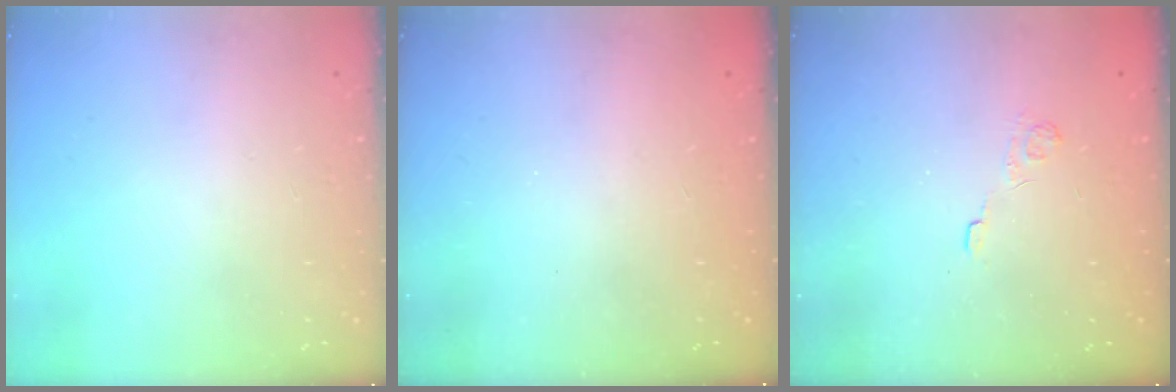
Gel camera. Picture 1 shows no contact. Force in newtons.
{"total": 2.4, "press": 2.3, "slide": 0.8}
{"total": 2.6, "press": 2.2, "slide": 1.4}